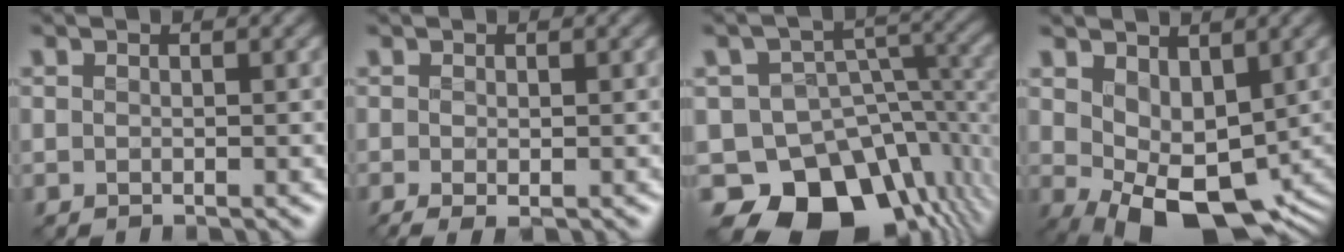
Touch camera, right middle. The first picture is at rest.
{"total": 1.5, "force": [-0.4, 0.7, 1.2], "torque": [-0.029, -0.006, -0.005]}
{"total": 12.8, "force": [-7.1, 8.5, 6.5], "torque": [-0.104, -0.017, -0.108]}
{"total": 7.4, "force": [-0.4, 4.6, 5.7], "torque": [-0.096, -0.023, 0.010]}